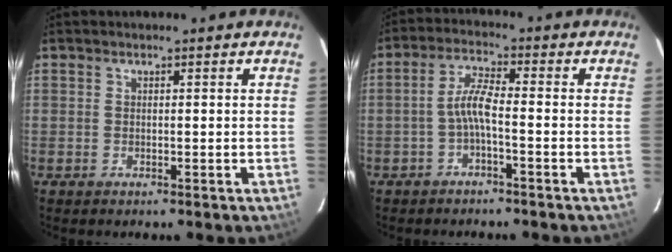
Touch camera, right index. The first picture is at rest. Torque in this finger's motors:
{"motor_torque": [0.65, -0.50, 0.48, 0.11]}